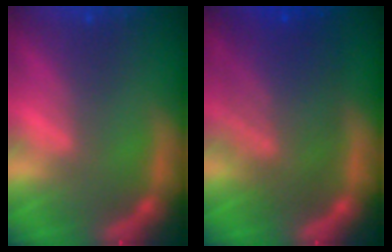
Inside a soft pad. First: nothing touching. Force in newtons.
{"total": 8.5}